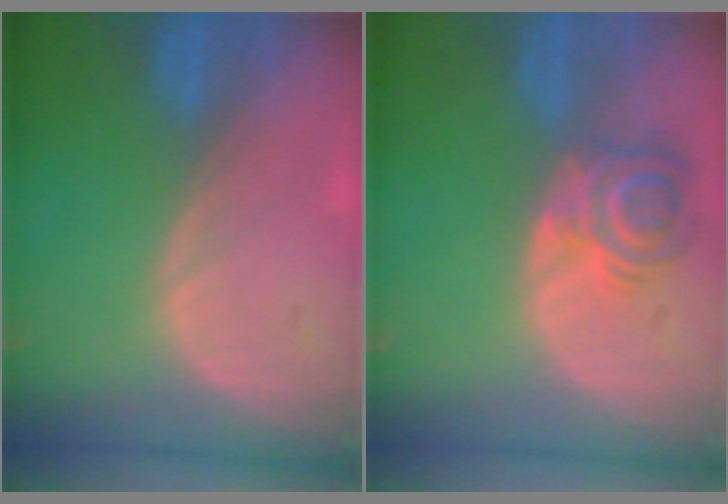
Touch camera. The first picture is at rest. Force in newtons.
{"total": 5.6, "press": 5.6, "slide": 0.5}